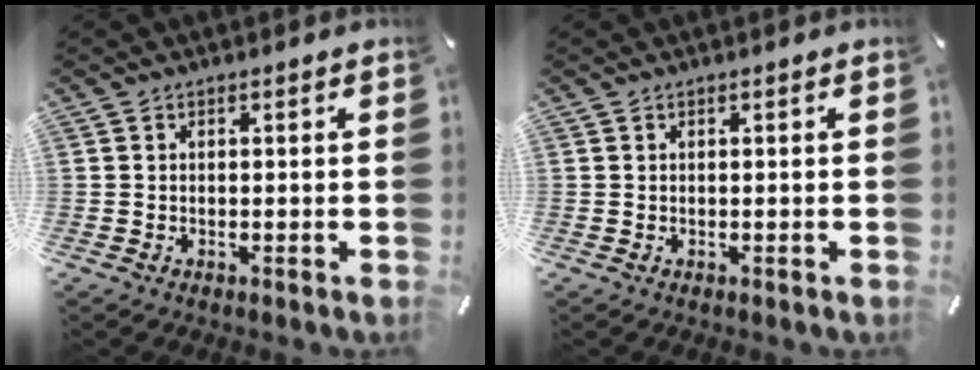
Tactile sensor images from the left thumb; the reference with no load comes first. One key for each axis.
{"total": 0.0}